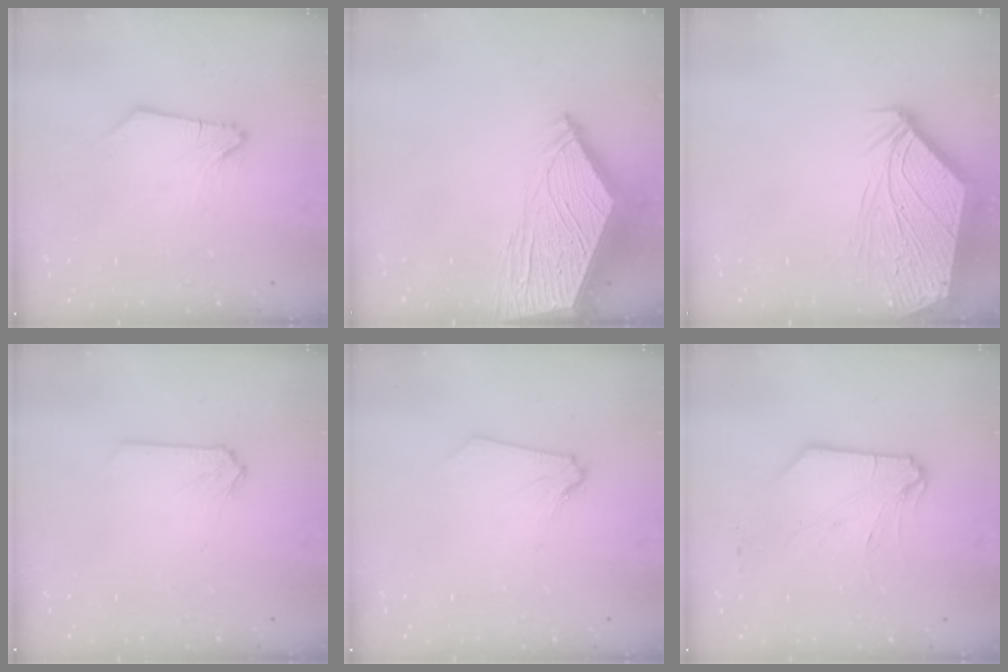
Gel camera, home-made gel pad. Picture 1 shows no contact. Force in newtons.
{"total": 13.7, "press": 13.6, "slide": 1.7}
{"total": 7.8, "press": 7.7, "slide": 1.0}
{"total": 0.0}
{"total": 0.0}
{"total": 7.8, "press": 7.7, "slide": 1.4}